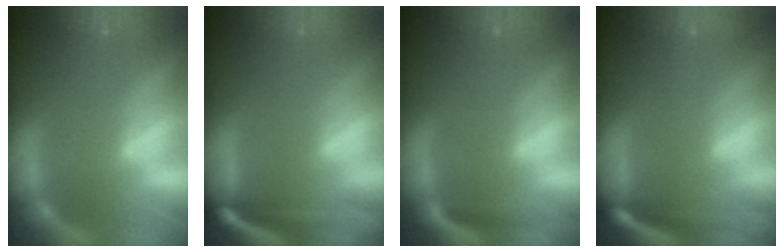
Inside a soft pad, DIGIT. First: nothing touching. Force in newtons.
{"total": 8.0}
{"total": 1.9}
{"total": 7.1}